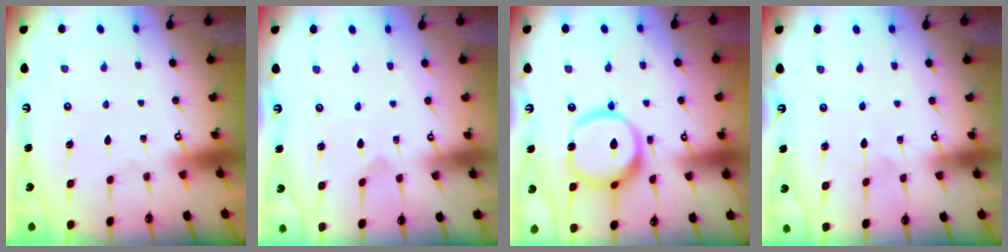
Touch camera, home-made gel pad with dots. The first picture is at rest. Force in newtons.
{"total": 0.6, "press": 0.6, "slide": 0.0}
{"total": 16.4, "press": 16.3, "slide": 1.7}
{"total": 3.4, "press": 3.4, "slide": 0.4}